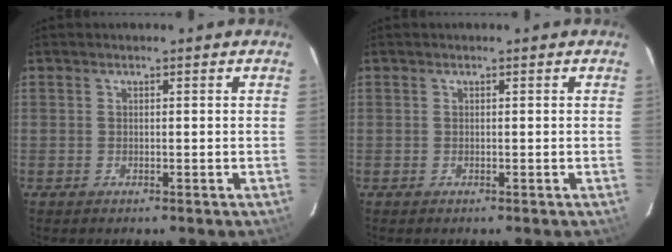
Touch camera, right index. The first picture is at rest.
{"total": 0.0}